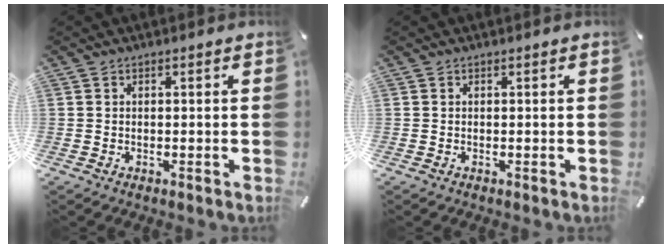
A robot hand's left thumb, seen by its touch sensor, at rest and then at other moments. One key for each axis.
{"total": 0.0}